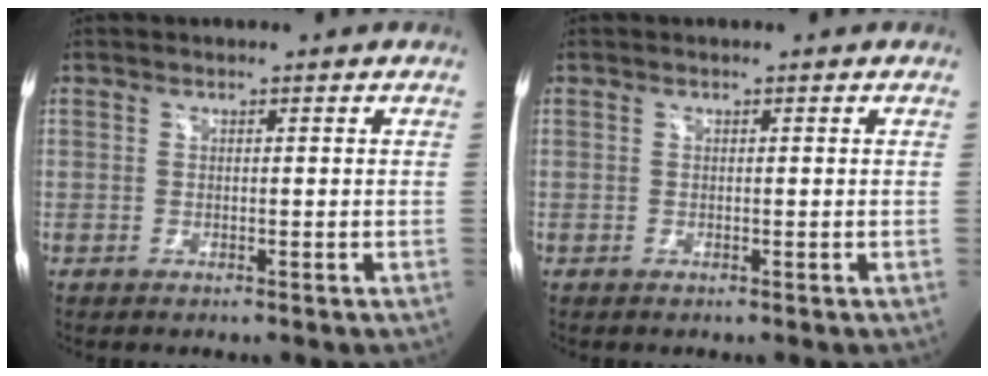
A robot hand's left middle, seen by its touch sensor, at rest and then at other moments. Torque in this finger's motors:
{"motor_torque": [-0.09, -0.03, 0.03, 0.00]}